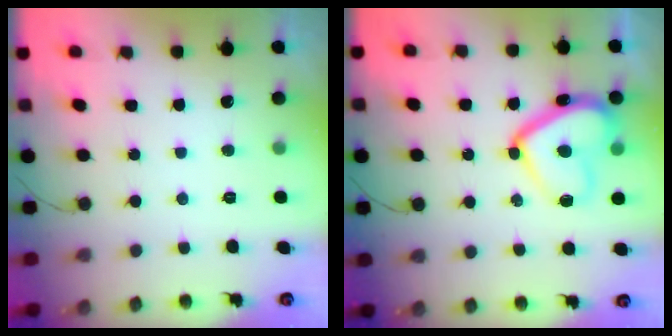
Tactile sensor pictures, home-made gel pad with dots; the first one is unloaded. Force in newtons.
{"total": 15.6, "press": 15.5, "slide": 1.5}